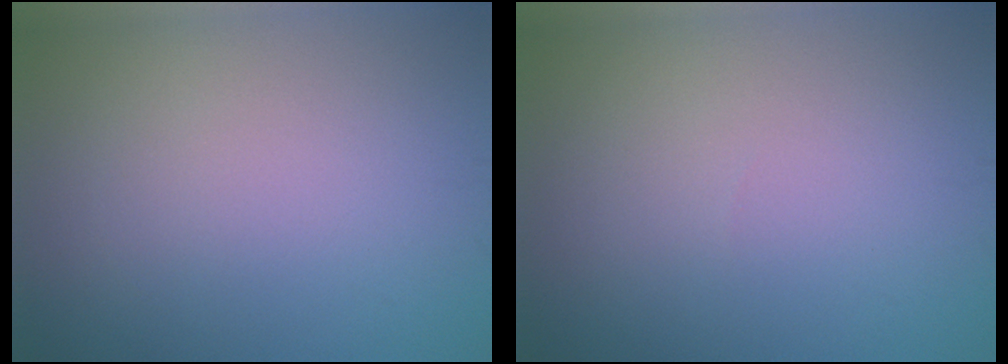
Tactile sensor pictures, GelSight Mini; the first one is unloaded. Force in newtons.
{"total": 0.0}